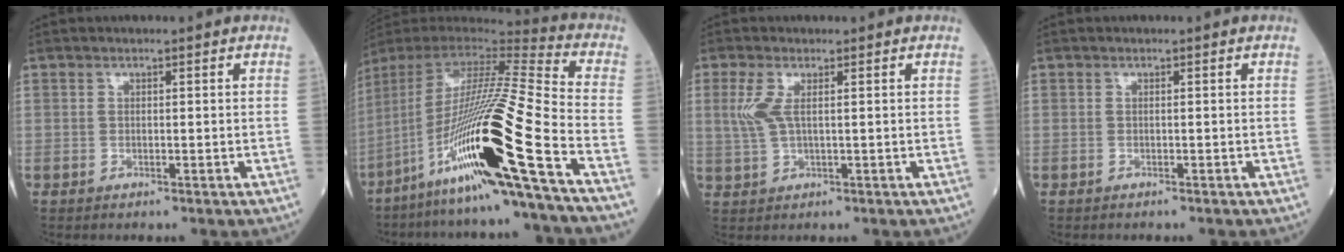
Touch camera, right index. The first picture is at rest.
{"total": 25.1, "force": [-11.1, -0.7, 22.5], "torque": [-0.419, -0.044, -0.208]}
{"total": 3.7, "force": [0.9, 1.1, 3.4], "torque": [-0.094, 0.003, 0.022]}
{"total": 0.0}